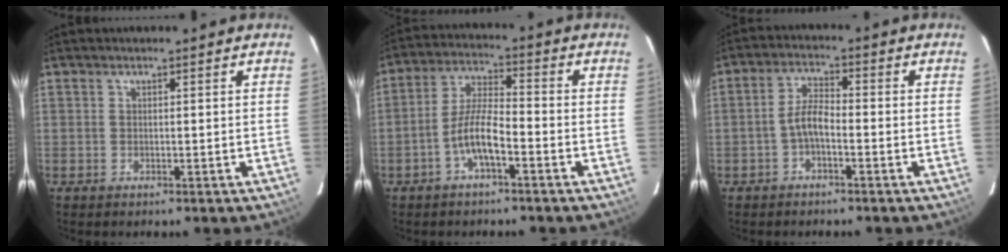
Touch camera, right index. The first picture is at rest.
{"total": 7.0, "force": [-3.5, 1.6, 5.8], "torque": [-0.124, 0.011, -0.065]}
{"total": 3.8, "force": [-1.9, 1.2, 3.1], "torque": [-0.068, 0.013, -0.038]}